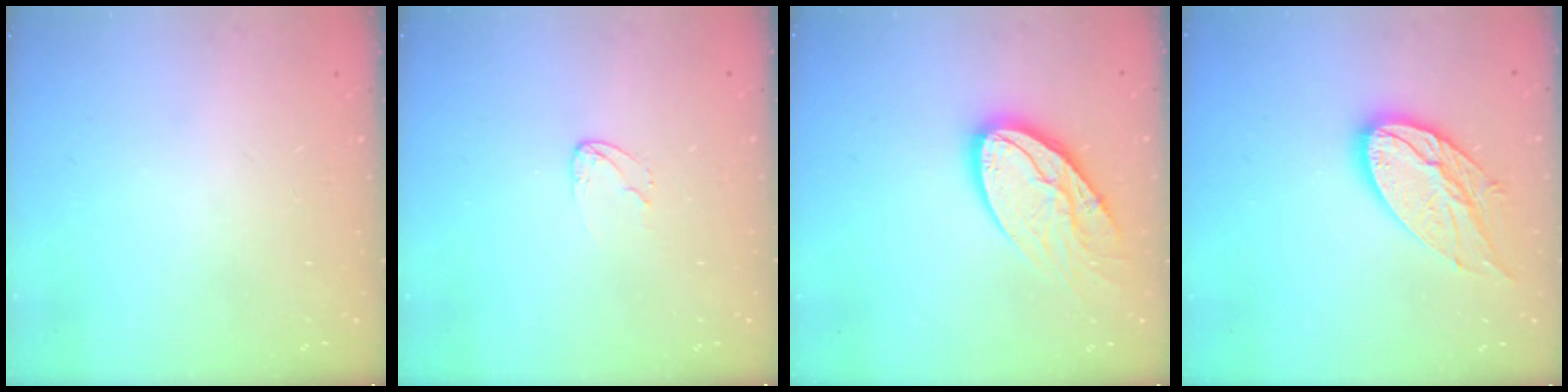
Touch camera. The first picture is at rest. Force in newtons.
{"total": 3.9, "press": 3.9, "slide": 0.2}
{"total": 15.6, "press": 15.5, "slide": 1.7}
{"total": 15.3, "press": 15.3, "slide": 1.1}